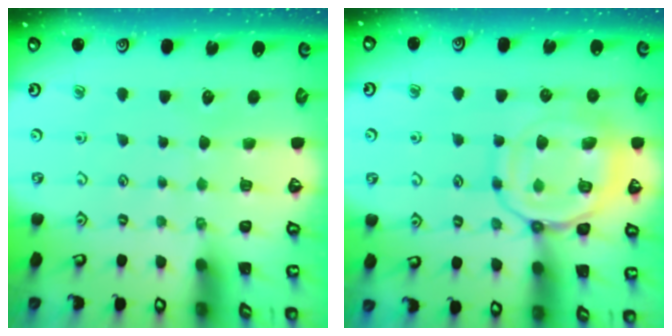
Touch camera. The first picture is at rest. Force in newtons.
{"total": 15.2, "press": 15.1, "slide": 1.4}